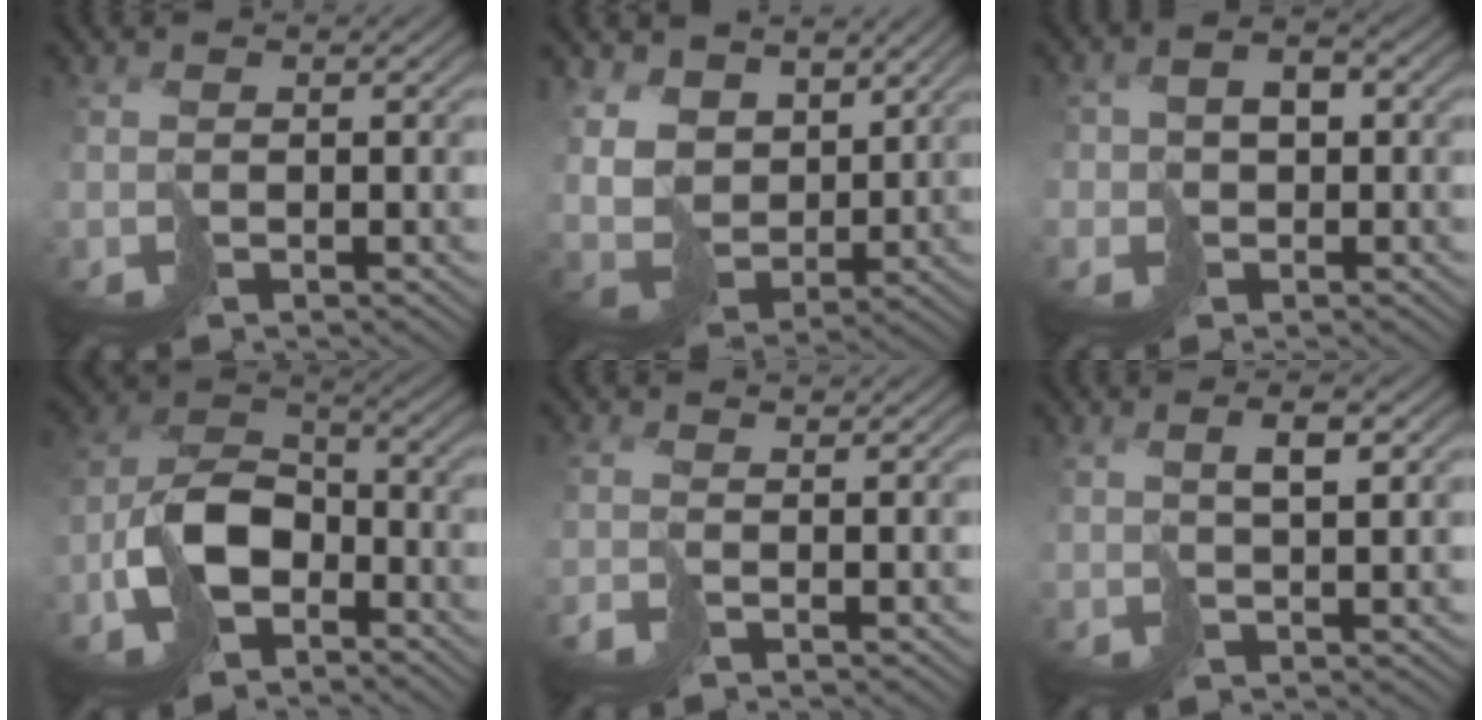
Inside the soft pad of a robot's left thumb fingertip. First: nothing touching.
{"total": 9.0, "force": [5.6, 5.7, 4.0], "torque": [-0.129, 0.006, 0.107]}
{"total": 4.8, "force": [-0.5, 3.9, 2.8], "torque": [-0.045, 0.000, -0.008]}
{"total": 9.6, "force": [-4.5, 6.0, 6.1], "torque": [-0.138, -0.003, -0.098]}
{"total": 1.4, "force": [-0.7, 0.2, 1.2], "torque": [-0.028, 0.001, -0.024]}
{"total": 3.4, "force": [1.5, 0.7, 3.0], "torque": [-0.052, 0.008, 0.029]}